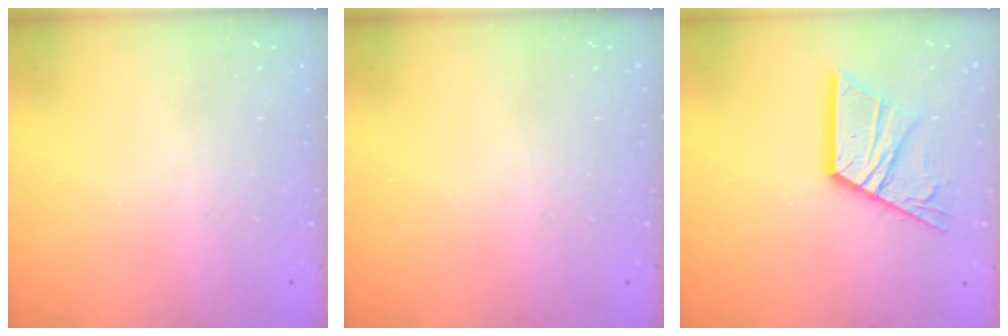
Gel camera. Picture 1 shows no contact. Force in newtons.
{"total": 0.0}
{"total": 14.1, "press": 14.1, "slide": 0.8}